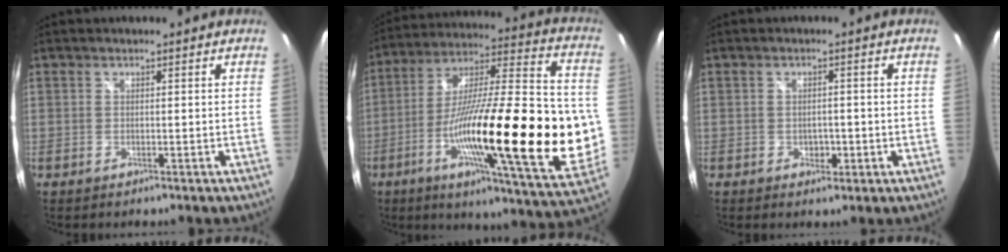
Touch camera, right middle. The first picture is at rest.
{"total": 33.3, "force": [-7.1, 7.1, 31.8], "torque": [-0.508, -0.038, -0.108]}
{"total": 2.6, "force": [-0.7, 1.9, 1.6], "torque": [-0.025, -0.001, -0.007]}